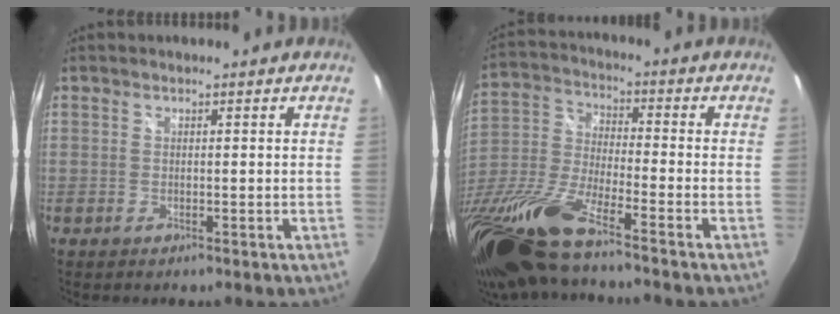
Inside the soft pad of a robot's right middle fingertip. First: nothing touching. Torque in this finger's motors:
{"motor_torque": [1.07, -1.06, 0.37, 0.21]}